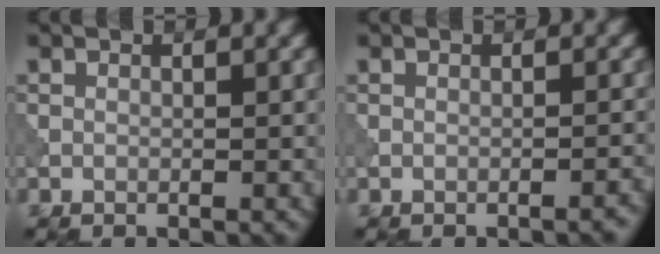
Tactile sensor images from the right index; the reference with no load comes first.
{"total": 1.2, "force": [-0.9, 0.3, 0.8], "torque": [-0.004, 0.004, -0.015]}